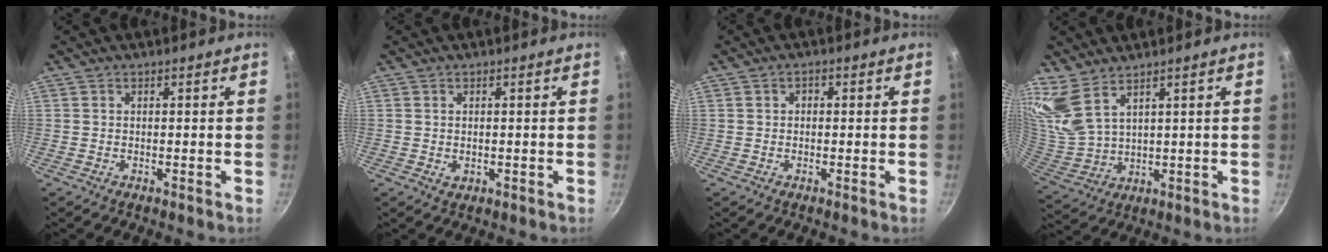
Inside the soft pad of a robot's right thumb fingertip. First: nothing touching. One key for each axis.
{"total": 1.2, "fx": 0.1, "fy": 0.9, "fz": 0.8, "tx": -0.012, "ty": -0.002, "tz": 0.003}
{"total": 1.2, "fx": 0.1, "fy": 1.0, "fz": 0.7, "tx": -0.009, "ty": 0.006, "tz": -0.001}
{"total": 9.3, "fx": 6.7, "fy": 3.9, "fz": 5.1, "tx": -0.099, "ty": -0.048, "tz": 0.154}